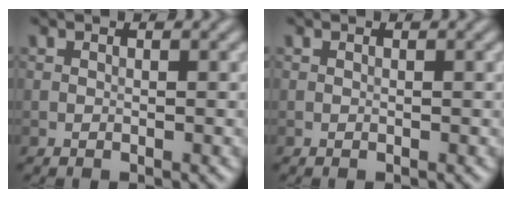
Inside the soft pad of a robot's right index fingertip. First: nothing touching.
{"total": 0.0}